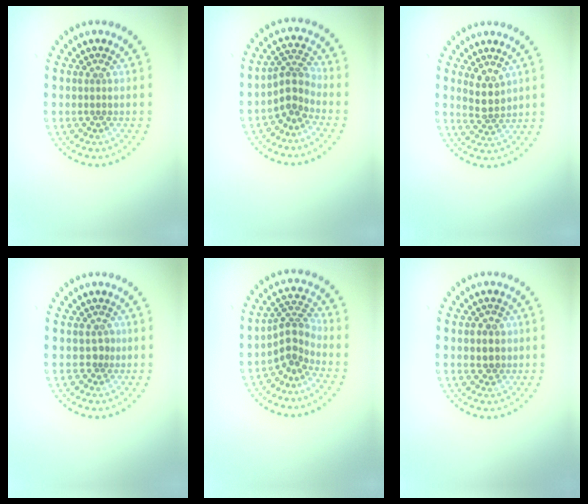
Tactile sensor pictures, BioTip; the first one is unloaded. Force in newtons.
{"total": 2.6, "press": 1.9, "slide": 1.9}
{"total": 2.5, "press": 2.1, "slide": 1.3}
{"total": 0.9, "press": 0.6, "slide": 0.7}
{"total": 2.9, "press": 1.9, "slide": 2.2}
{"total": 1.7, "press": 1.7, "slide": 0.3}